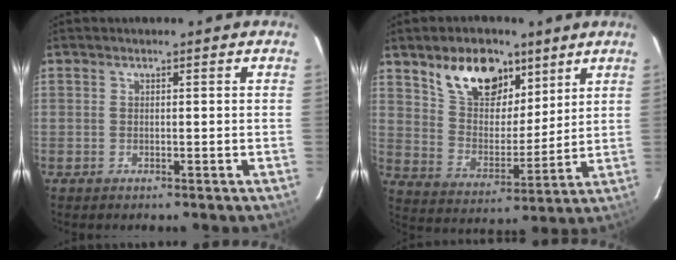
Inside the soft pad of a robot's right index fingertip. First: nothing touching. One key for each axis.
{"total": 14.5, "fx": 8.9, "fy": 8.0, "fz": 8.1, "tx": -0.142, "ty": 0.020, "tz": 0.166}